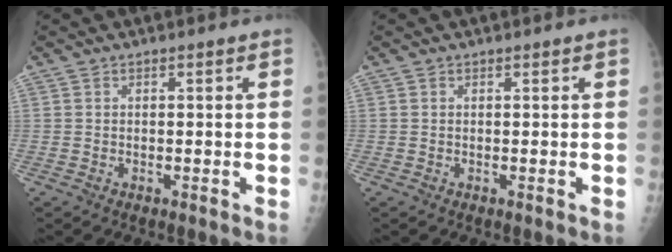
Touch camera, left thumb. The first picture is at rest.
{"total": 0.0}